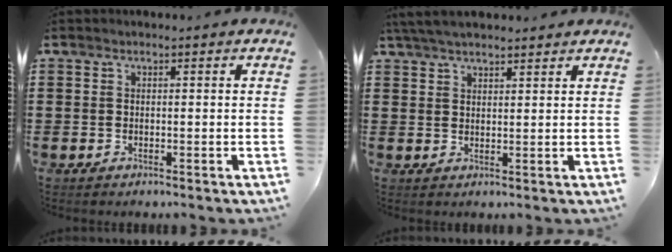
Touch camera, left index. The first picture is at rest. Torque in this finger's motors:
{"motor_torque": [1.05, 0.36, 0.57, 0.19]}